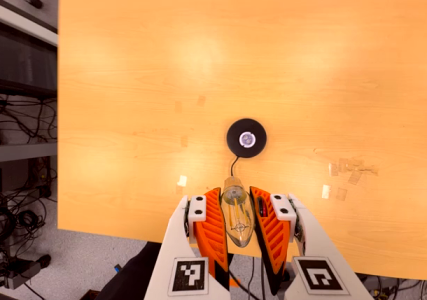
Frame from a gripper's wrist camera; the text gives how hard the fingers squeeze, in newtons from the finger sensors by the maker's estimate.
{"total": 20.3, "left": 22.2, "right": 18.4}